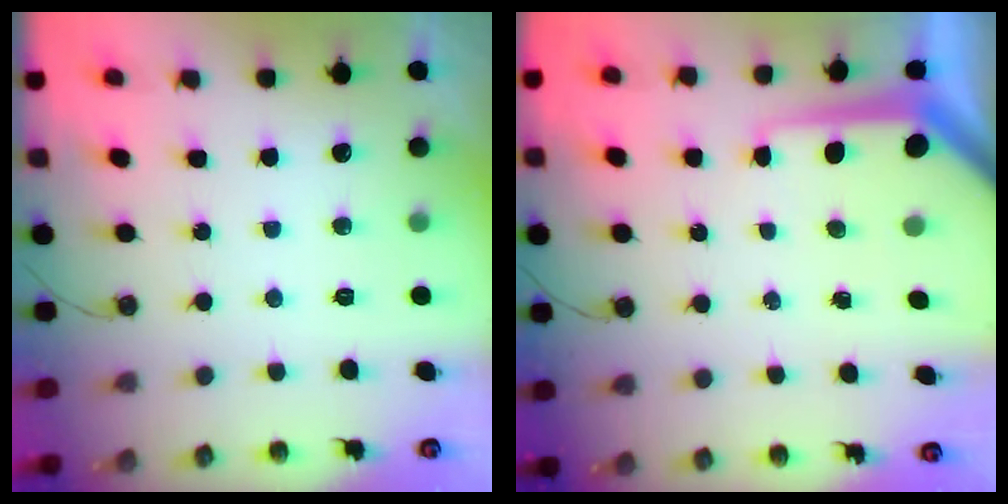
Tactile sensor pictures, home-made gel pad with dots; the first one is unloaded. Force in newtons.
{"total": 8.3, "press": 8.3, "slide": 0.7}